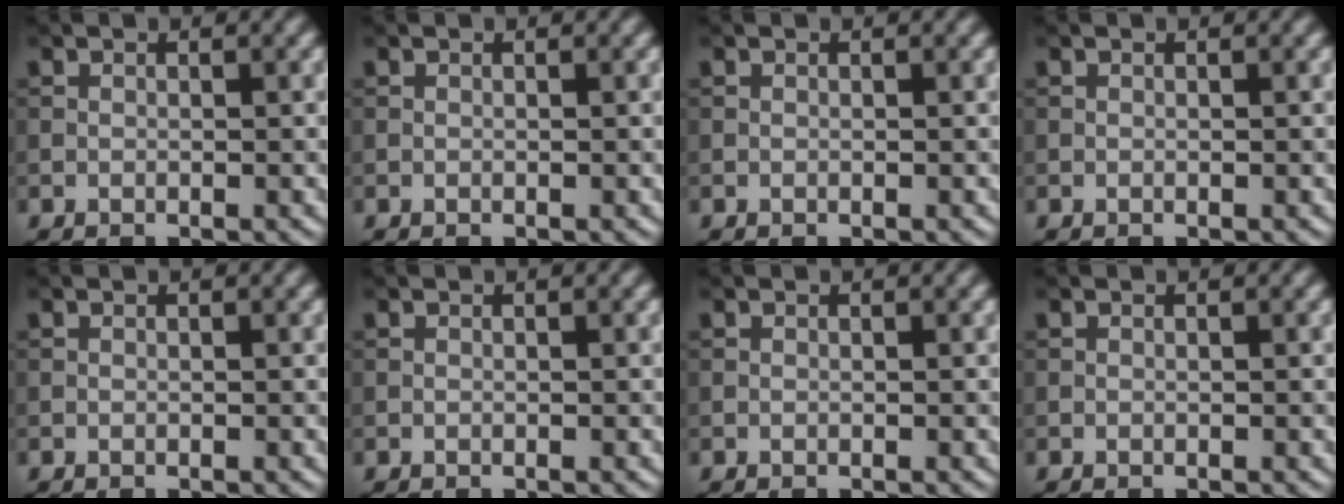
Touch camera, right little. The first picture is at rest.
{"total": 0.0}
{"total": 0.0}
{"total": 0.0}
{"total": 0.0}
{"total": 0.0}
{"total": 0.0}
{"total": 0.0}